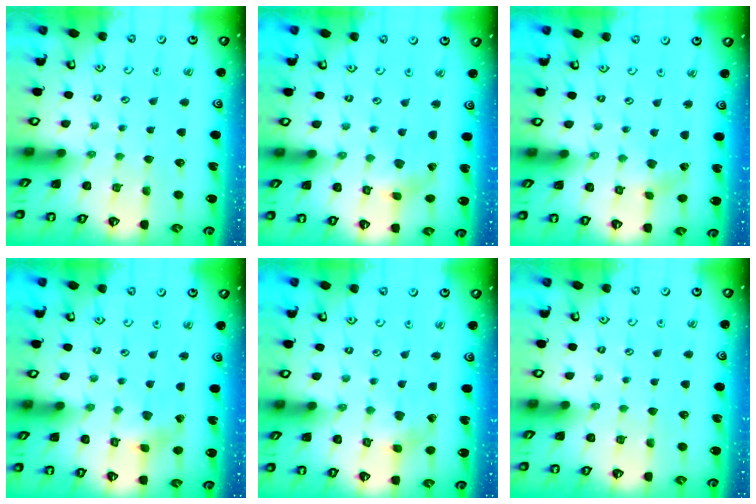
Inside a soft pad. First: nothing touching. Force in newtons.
{"total": 1.5, "press": 1.5, "slide": 0.3}
{"total": 1.4, "press": 1.4, "slide": 0.1}
{"total": 1.7, "press": 1.6, "slide": 0.4}
{"total": 3.6, "press": 3.6, "slide": 0.6}
{"total": 0.0}